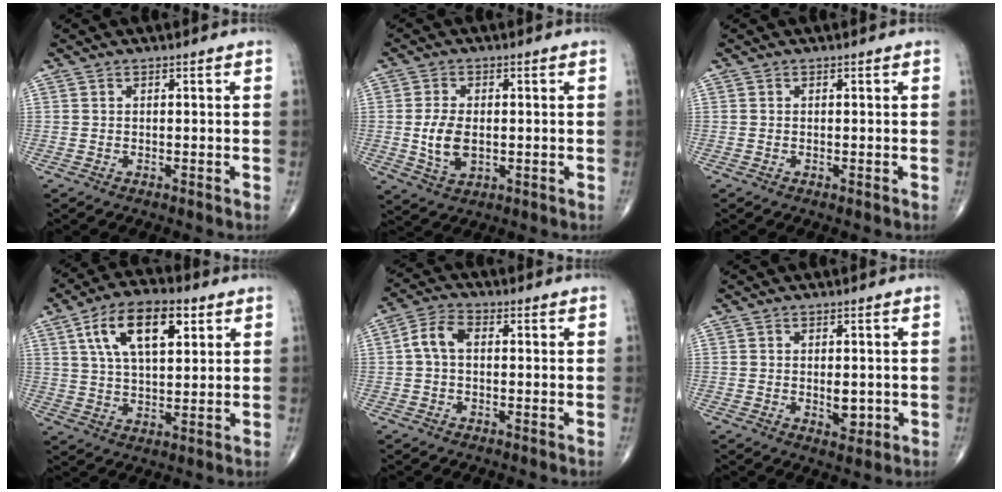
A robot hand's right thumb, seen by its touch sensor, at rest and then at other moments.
{"total": 6.7, "force": [-0.3, 4.0, 5.4], "torque": [-0.104, -0.007, -0.001]}
{"total": 0.0}
{"total": 13.6, "force": [5.5, 6.6, 10.6], "torque": [-0.170, -0.004, 0.095]}
{"total": 5.3, "force": [0.2, 3.4, 4.0], "torque": [-0.076, 0.017, -0.005]}
{"total": 3.7, "force": [-0.3, 2.1, 3.0], "torque": [-0.030, -0.005, 0.000]}